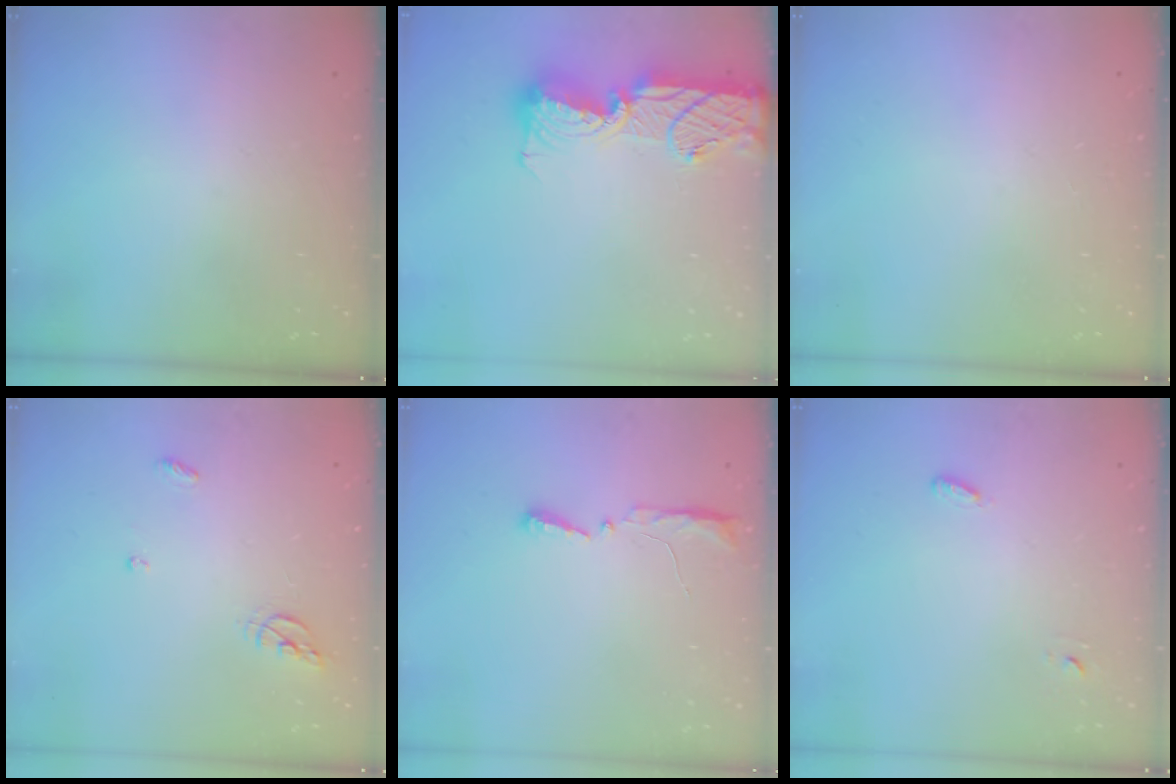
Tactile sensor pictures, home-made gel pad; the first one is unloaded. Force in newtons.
{"total": 17.0, "press": 16.3, "slide": 4.7}
{"total": 0.0}
{"total": 6.5, "press": 6.5, "slide": 0.6}
{"total": 8.2, "press": 5.2, "slide": 6.2}
{"total": 2.8, "press": 2.7, "slide": 0.6}